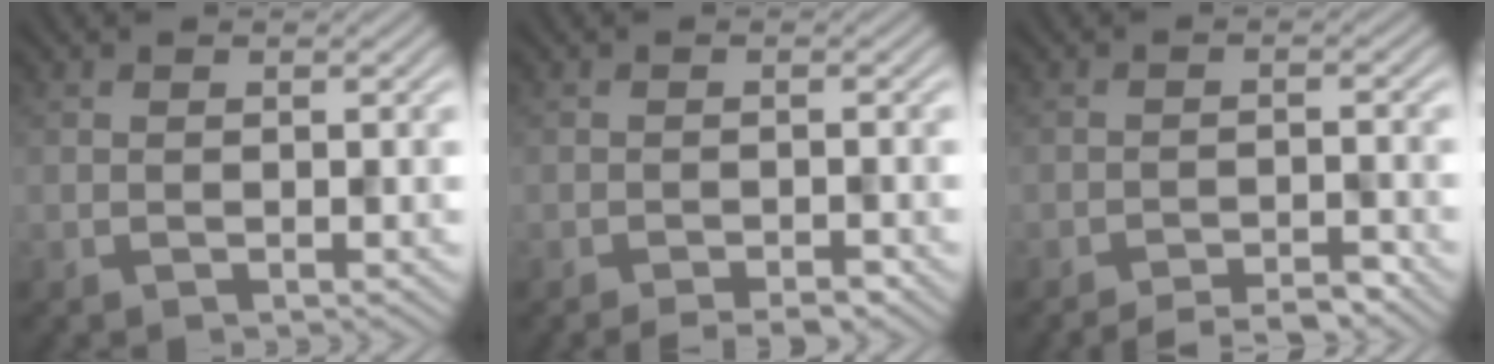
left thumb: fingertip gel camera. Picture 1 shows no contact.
{"total": 2.5, "force": [-2.0, 0.3, 1.4], "torque": [-0.018, 0.003, -0.030]}
{"total": 4.6, "force": [-4.1, 0.5, 2.0], "torque": [-0.030, 0.008, -0.065]}